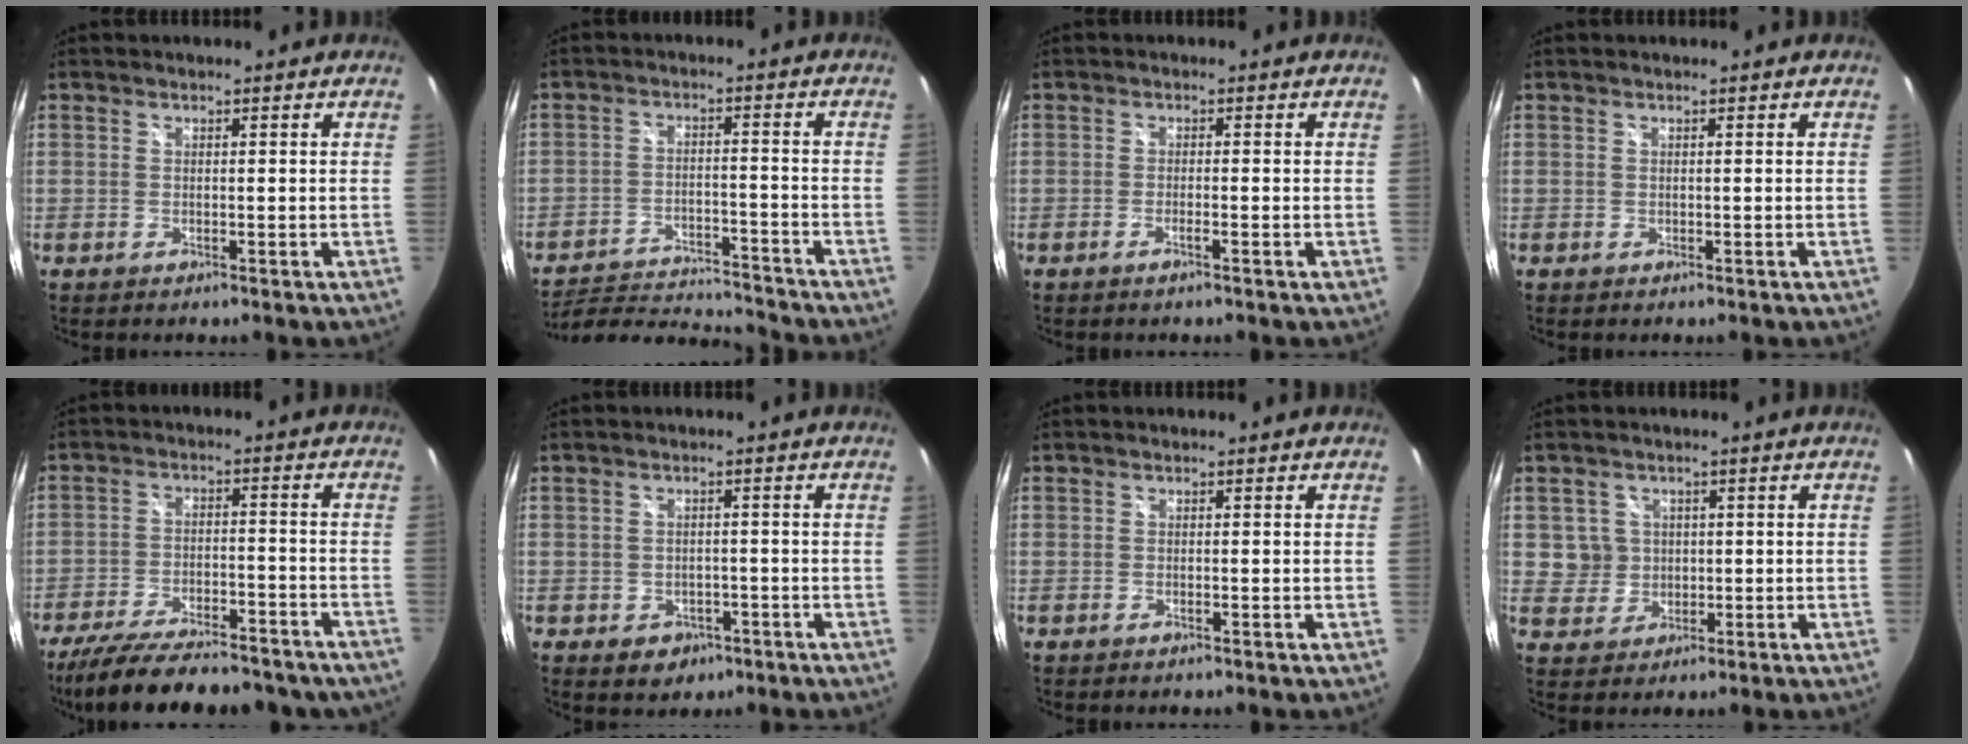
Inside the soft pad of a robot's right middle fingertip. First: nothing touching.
{"total": 12.8, "force": [-12.3, 1.3, 3.5], "torque": [-0.087, -0.004, -0.195]}
{"total": 1.8, "force": [-1.1, -0.2, 1.4], "torque": [-0.024, -0.002, -0.021]}
{"total": 0.0}
{"total": 22.8, "force": [-18.9, 6.5, 11.0], "torque": [-0.210, -0.033, -0.264]}
{"total": 4.4, "force": [-2.2, 3.4, 1.6], "torque": [-0.039, 0.000, -0.022]}
{"total": 0.6, "force": [-0.4, 0.0, 0.5], "torque": [-0.005, 0.001, -0.008]}
{"total": 4.1, "force": [0.6, 4.0, 0.5], "torque": [-0.008, 0.011, 0.015]}